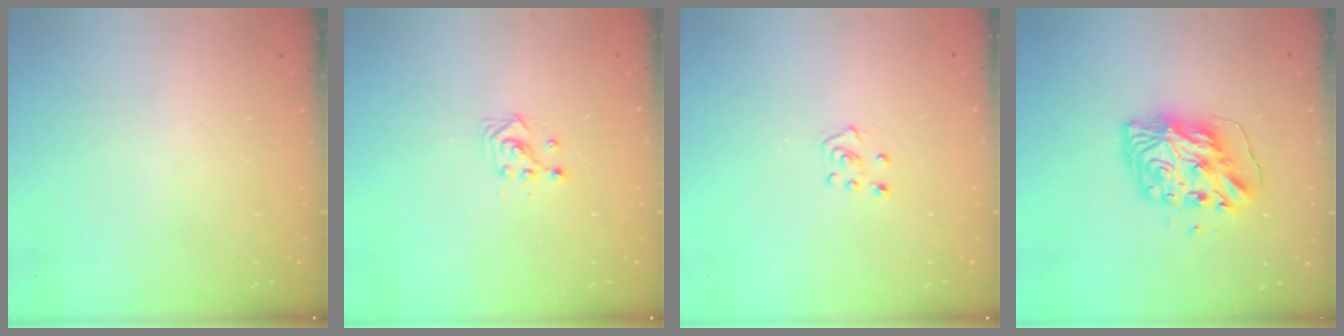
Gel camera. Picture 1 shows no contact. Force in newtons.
{"total": 3.3, "press": 3.3, "slide": 0.2}
{"total": 4.8, "press": 4.8, "slide": 0.4}
{"total": 9.7, "press": 9.6, "slide": 1.3}